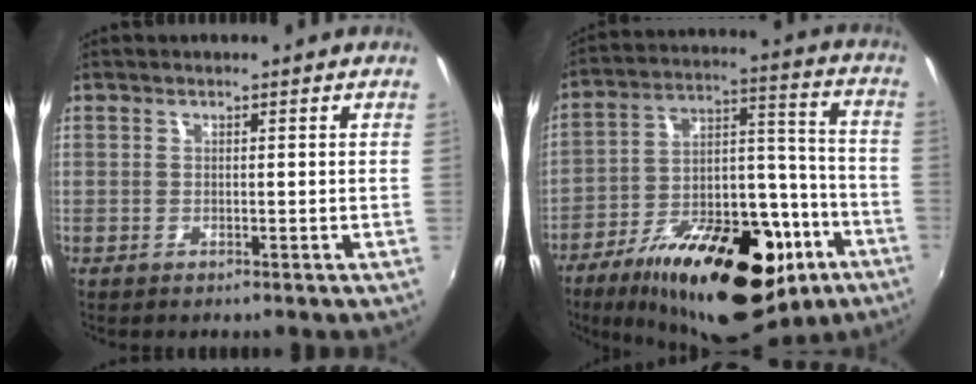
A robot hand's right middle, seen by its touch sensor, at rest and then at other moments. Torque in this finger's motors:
{"motor_torque": [1.26, -0.88, 0.96, 0.21]}